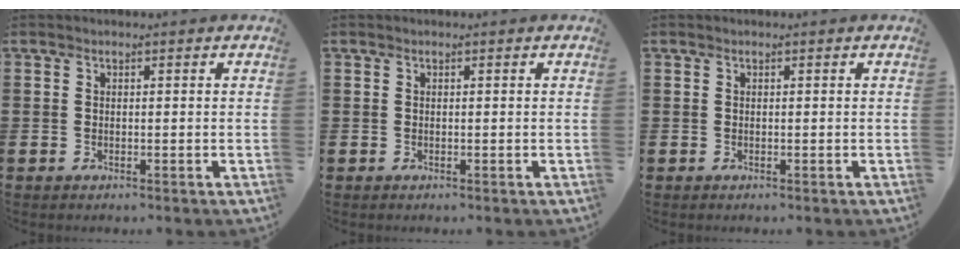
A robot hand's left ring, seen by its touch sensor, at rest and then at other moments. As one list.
[{"total": 0.0}, {"total": 0.0}]